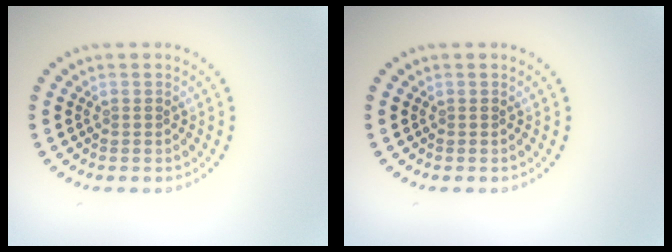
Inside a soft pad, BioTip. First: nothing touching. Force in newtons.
{"total": 0.0}